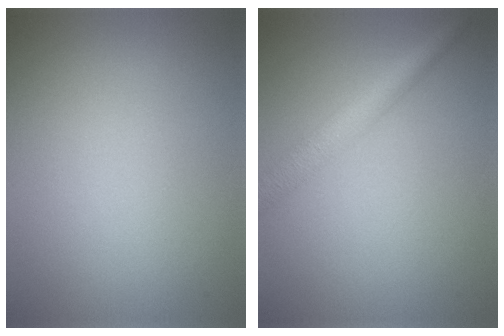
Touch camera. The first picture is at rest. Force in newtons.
{"total": 3.4, "press": 3.4, "slide": 0.1}